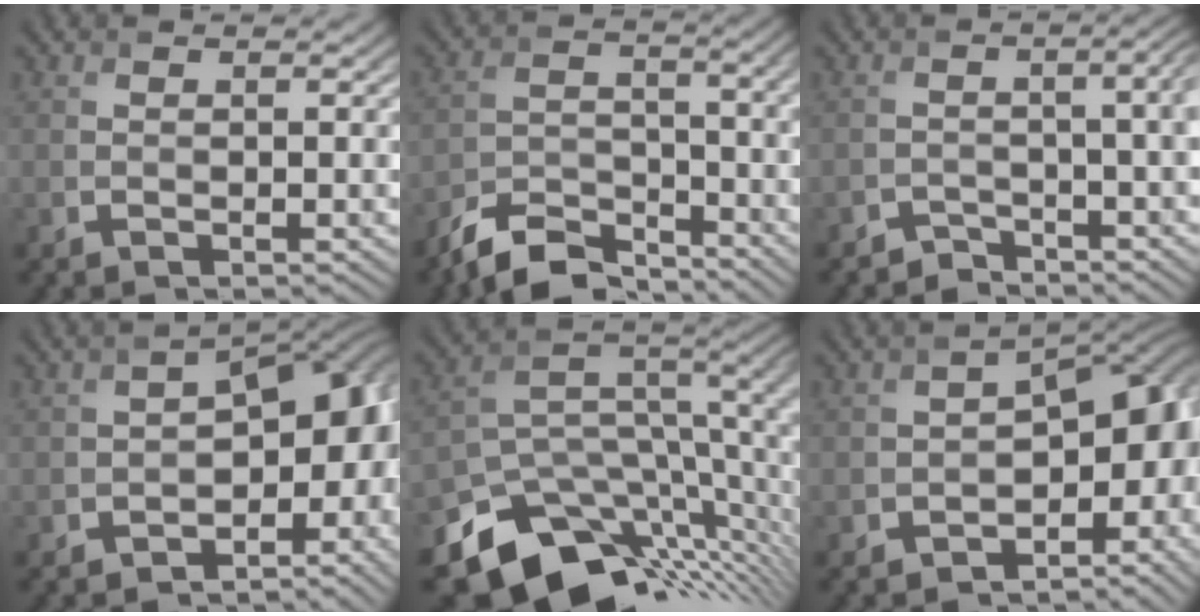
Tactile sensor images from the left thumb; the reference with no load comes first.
{"total": 8.3, "force": [-7.0, 2.7, 3.5], "torque": [-0.065, -0.007, -0.146]}
{"total": 3.5, "force": [-2.6, 1.0, 2.1], "torque": [-0.027, 0.001, -0.048]}
{"total": 11.0, "force": [-2.8, 6.5, 8.4], "torque": [-0.089, -0.018, -0.037]}
{"total": 12.7, "force": [-6.1, 7.8, 8.0], "torque": [-0.173, -0.044, -0.081]}
{"total": 11.2, "force": [-3.0, 6.4, 8.6], "torque": [-0.091, -0.020, -0.036]}